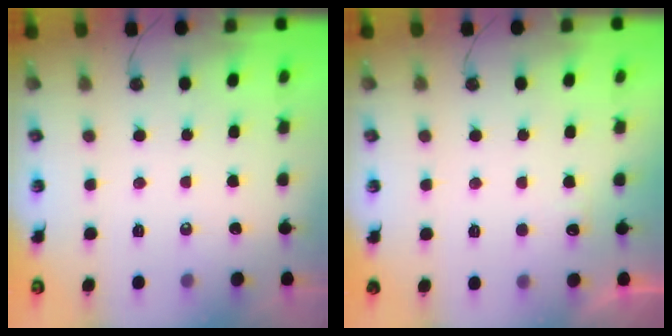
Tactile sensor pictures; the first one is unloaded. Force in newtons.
{"total": 2.1, "press": 1.9, "slide": 0.9}